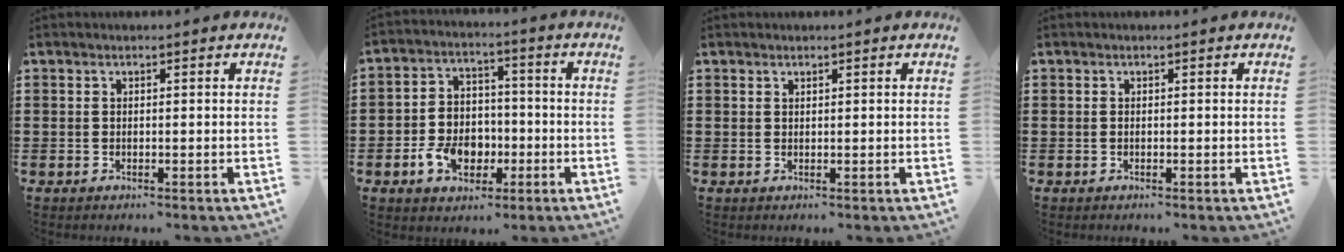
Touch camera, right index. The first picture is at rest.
{"total": 7.5, "force": [-2.7, 5.6, 4.2], "torque": [-0.096, 0.015, -0.050]}
{"total": 0.5, "force": [0.4, 0.2, 0.1], "torque": [-0.003, 0.002, 0.009]}
{"total": 0.0}